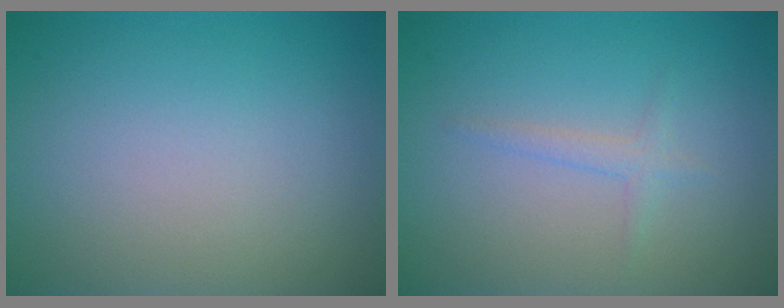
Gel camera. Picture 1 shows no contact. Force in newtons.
{"total": 1.2, "press": 1.2, "slide": 0.1}